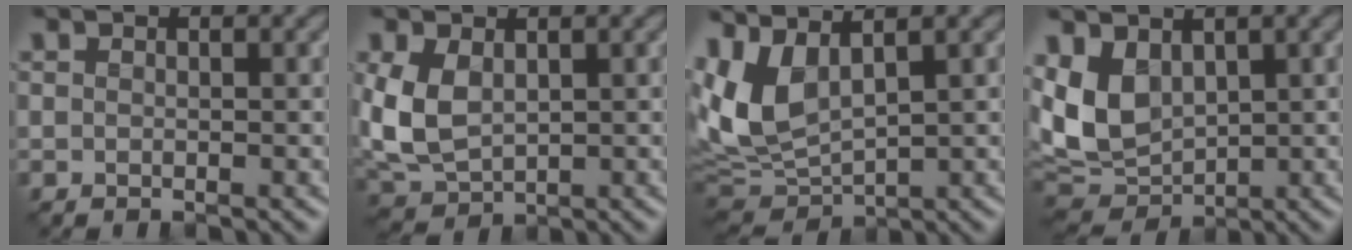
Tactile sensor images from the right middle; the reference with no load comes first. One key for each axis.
{"total": 5.5, "fx": 0.5, "fy": 3.7, "fz": 4.1, "tx": -0.107, "ty": -0.003, "tz": 0.010}
{"total": 7.3, "fx": 2.2, "fy": 3.9, "fz": 5.8, "tx": -0.145, "ty": -0.002, "tz": 0.045}
{"total": 7.2, "fx": 1.5, "fy": 5.0, "fz": 5.1, "tx": -0.123, "ty": -0.005, "tz": 0.024}